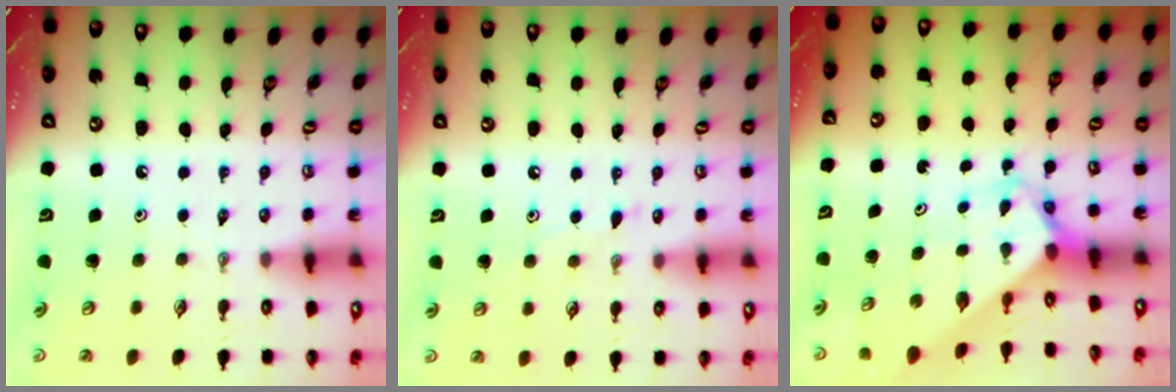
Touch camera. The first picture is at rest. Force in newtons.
{"total": 5.4, "press": 5.4, "slide": 0.5}
{"total": 2.6, "press": 2.6, "slide": 0.2}